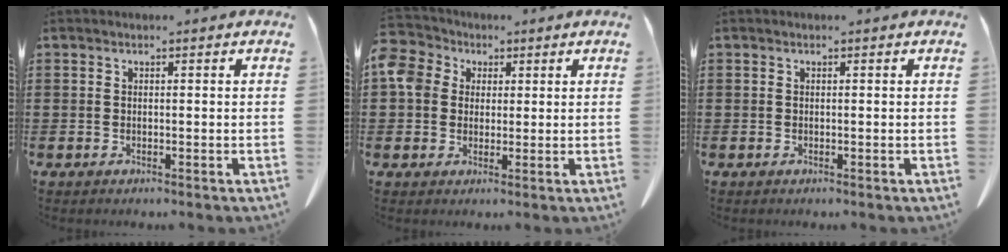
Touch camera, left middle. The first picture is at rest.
{"total": 5.7, "force": [1.7, 5.0, 2.1], "torque": [-0.078, 0.012, 0.028]}
{"total": 0.0}